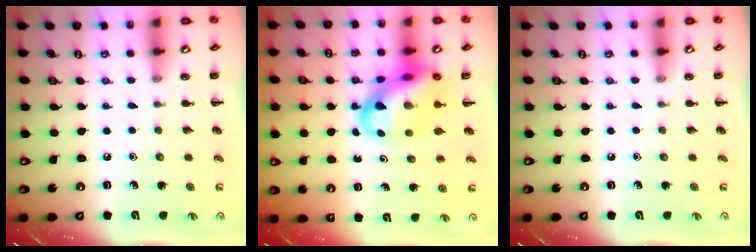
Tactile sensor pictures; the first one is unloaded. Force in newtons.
{"total": 14.1, "press": 13.7, "slide": 3.6}
{"total": 0.0}